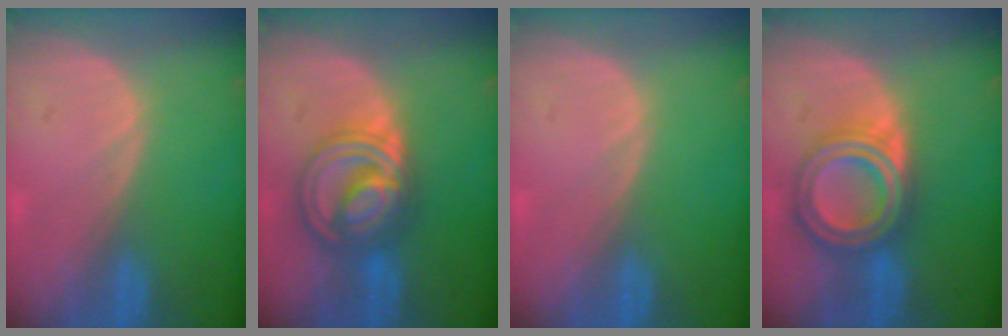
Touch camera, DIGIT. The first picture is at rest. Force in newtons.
{"total": 8.3, "press": 8.3, "slide": 0.6}
{"total": 0.0}
{"total": 7.8, "press": 7.8, "slide": 0.5}